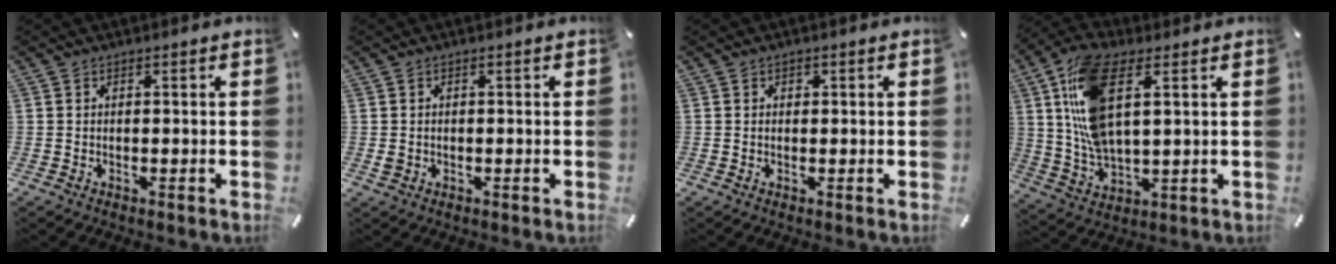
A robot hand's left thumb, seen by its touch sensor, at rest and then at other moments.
{"total": 1.3, "force": [-0.1, 1.2, 0.5], "torque": [-0.008, 0.005, -0.003]}
{"total": 0.9, "force": [0.2, 0.8, 0.3], "torque": [0.002, 0.001, 0.002]}
{"total": 15.2, "force": [4.8, 7.3, 12.4], "torque": [-0.279, -0.004, 0.090]}